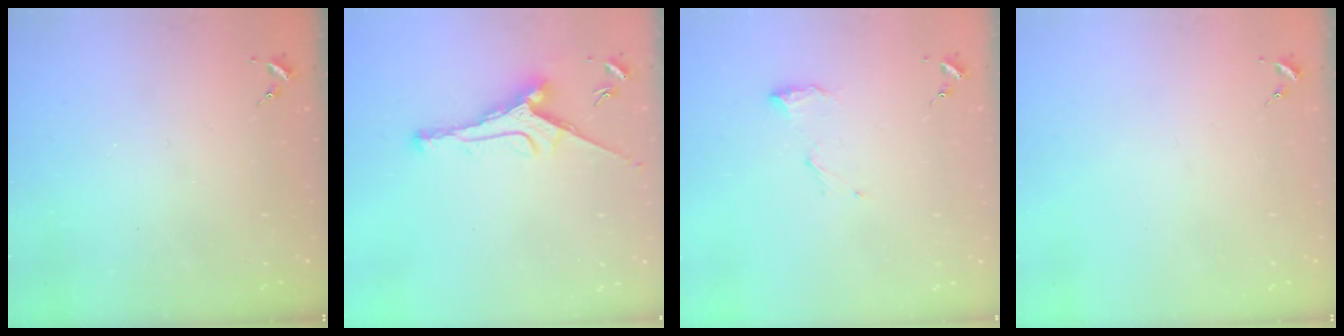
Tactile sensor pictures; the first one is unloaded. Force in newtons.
{"total": 11.5, "press": 11.5, "slide": 0.7}
{"total": 7.6, "press": 7.6, "slide": 0.2}
{"total": 0.0}